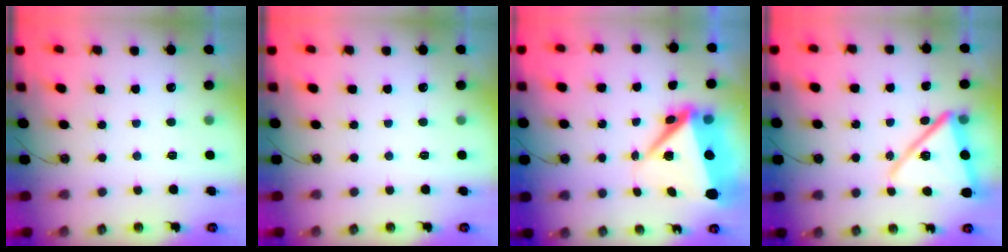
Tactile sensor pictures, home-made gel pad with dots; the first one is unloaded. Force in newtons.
{"total": 0.0}
{"total": 10.8, "press": 10.7, "slide": 1.2}
{"total": 14.9, "press": 14.8, "slide": 1.5}